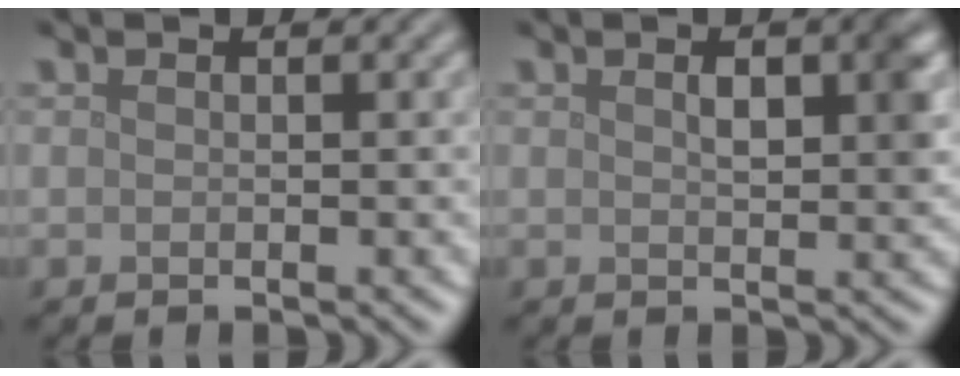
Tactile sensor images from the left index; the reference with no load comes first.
{"total": 3.4, "force": [0.9, 1.4, 3.0], "torque": [-0.044, 0.006, 0.013]}